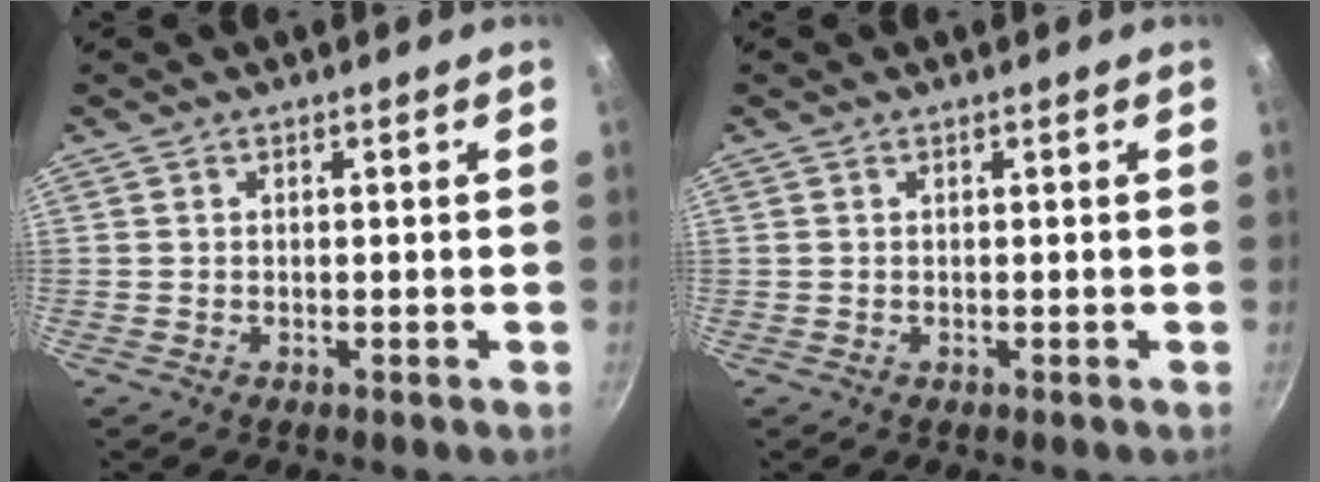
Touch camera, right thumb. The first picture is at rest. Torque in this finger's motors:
{"motor_torque": [0.18, -0.01, 0.26, 0.15, 0.03]}